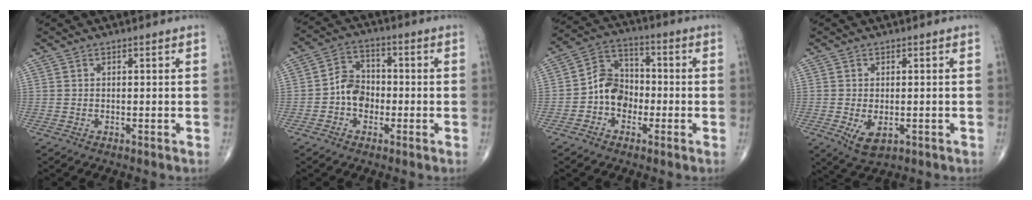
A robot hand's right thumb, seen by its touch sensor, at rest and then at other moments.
{"total": 6.6, "force": [-1.6, 5.3, 3.7], "torque": [-0.040, 0.027, -0.041]}
{"total": 8.5, "force": [-2.2, 6.9, 4.5], "torque": [-0.050, 0.037, -0.055]}
{"total": 4.8, "force": [-1.3, 2.6, 3.7], "torque": [-0.063, -0.011, -0.012]}